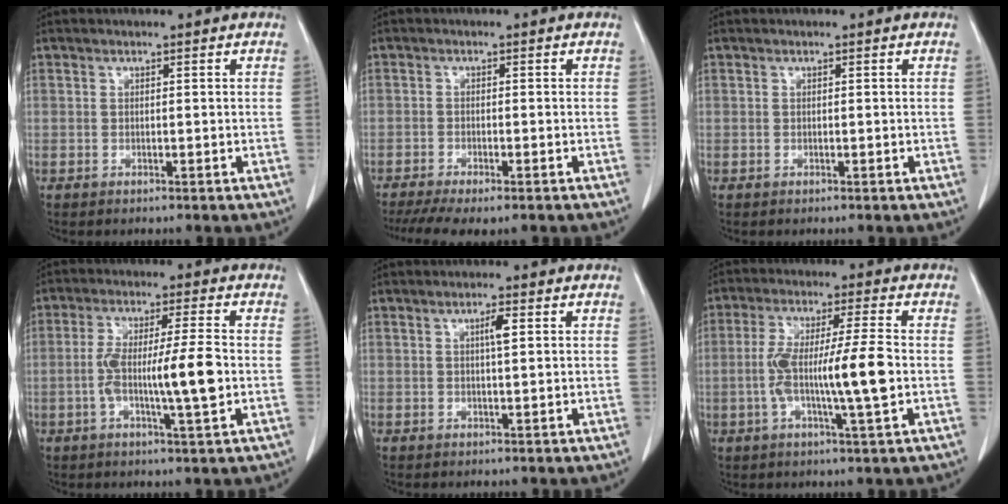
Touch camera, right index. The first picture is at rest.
{"total": 9.3, "force": [-7.3, 2.0, 5.4], "torque": [-0.080, -0.008, -0.110]}
{"total": 0.0}
{"total": 9.8, "force": [-1.4, 0.5, 9.7], "torque": [-0.175, 0.003, -0.029]}
{"total": 2.2, "force": [0.7, 0.1, 2.1], "torque": [-0.037, 0.002, 0.011]}
{"total": 11.3, "force": [-1.5, 0.4, 11.1], "torque": [-0.208, 0.003, -0.031]}